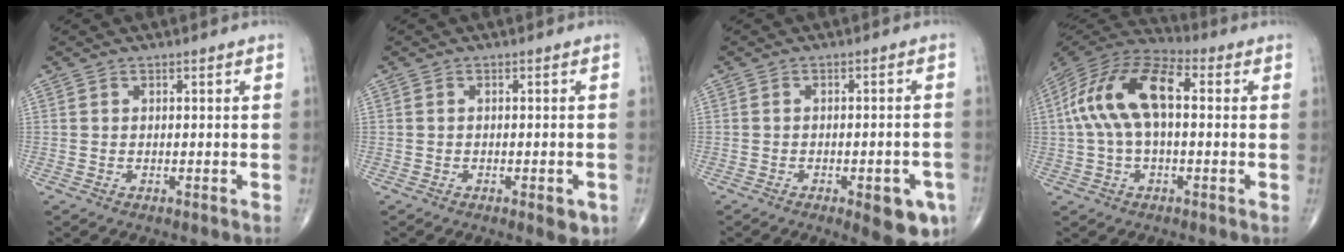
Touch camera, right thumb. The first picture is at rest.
{"total": 3.3, "force": [-1.4, 1.3, 2.7], "torque": [-0.025, -0.002, -0.015]}
{"total": 8.6, "force": [-3.8, 3.1, 7.1], "torque": [-0.067, 0.008, -0.042]}
{"total": 16.1, "force": [1.8, 8.4, 13.7], "torque": [-0.267, 0.041, 0.023]}